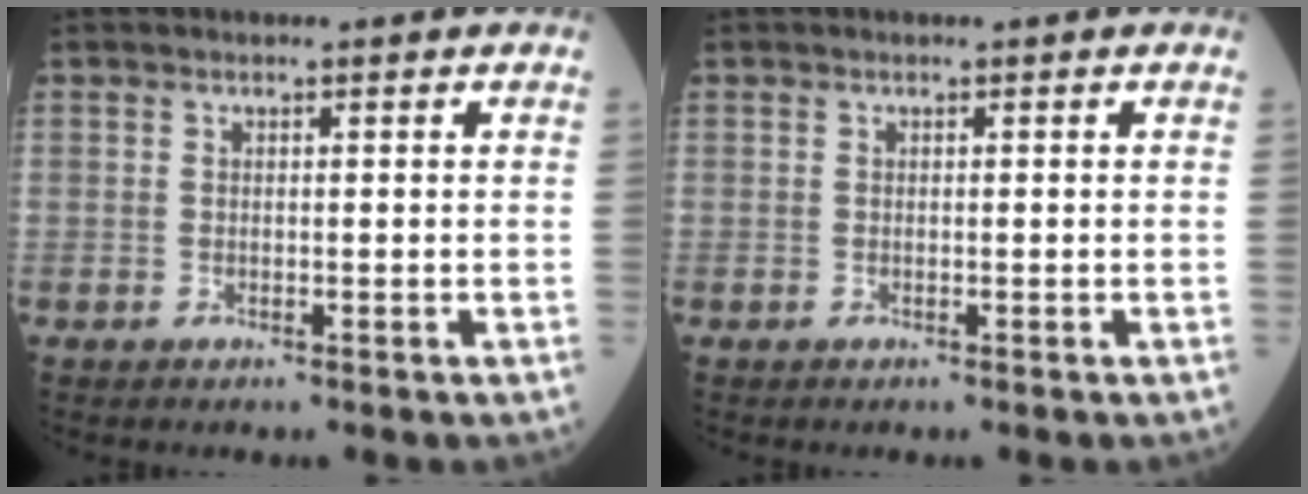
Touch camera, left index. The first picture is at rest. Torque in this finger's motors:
{"motor_torque": [-0.02, 0.02, 0.00, 0.01]}